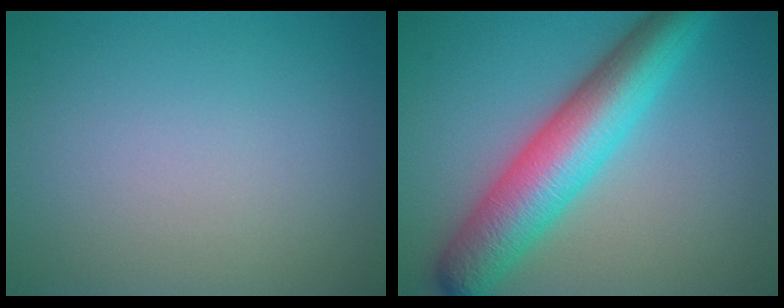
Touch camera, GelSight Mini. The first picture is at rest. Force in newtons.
{"total": 8.9, "press": 8.9, "slide": 0.1}